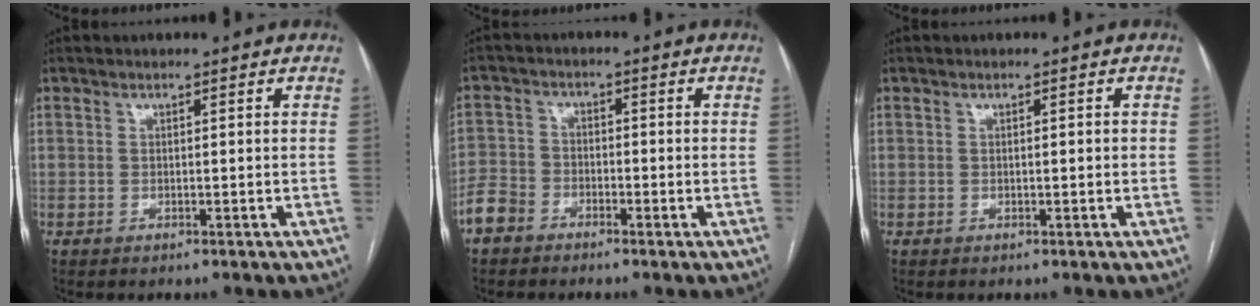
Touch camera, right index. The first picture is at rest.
{"total": 4.2, "force": [-3.1, 2.8, 0.6], "torque": [-0.015, 0.013, -0.071]}
{"total": 0.9, "force": [0.0, 0.2, 0.9], "torque": [-0.014, 0.001, 0.001]}